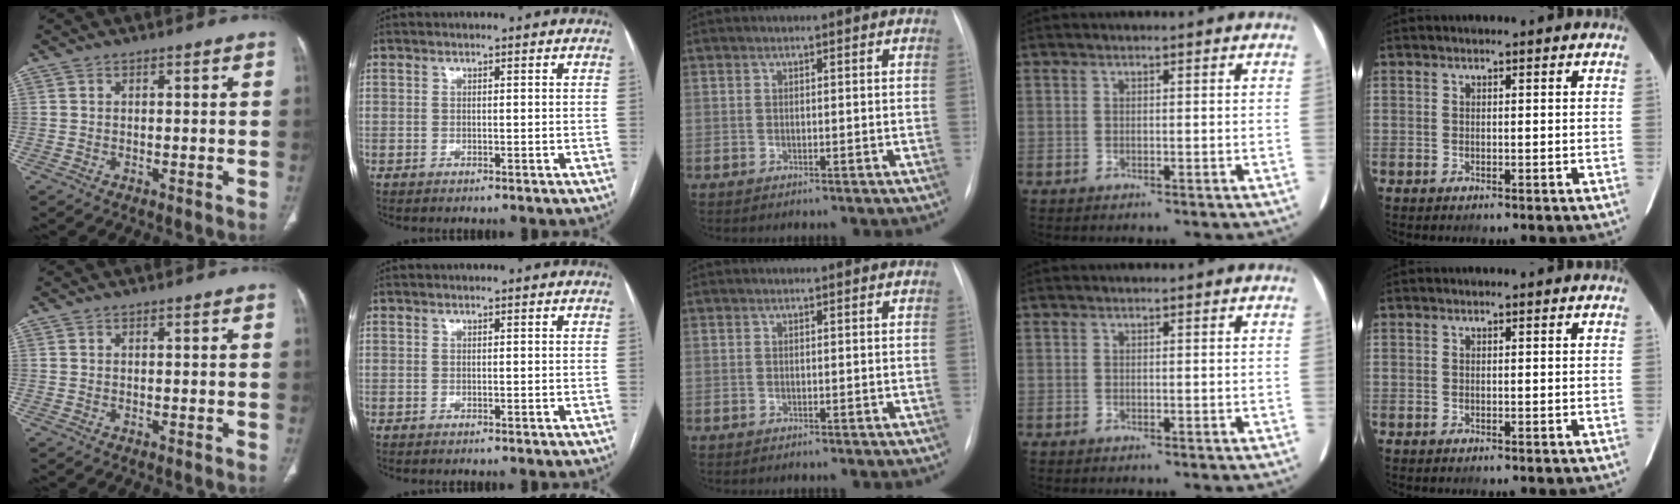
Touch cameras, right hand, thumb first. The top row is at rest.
{}